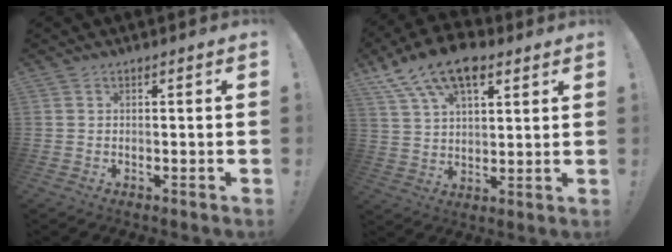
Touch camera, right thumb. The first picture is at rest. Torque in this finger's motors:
{"motor_torque": [-0.04, 1.01, 0.24, 0.23, 0.25]}